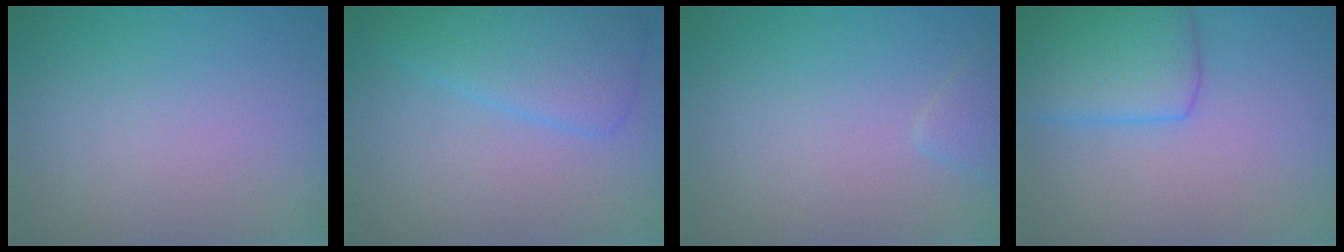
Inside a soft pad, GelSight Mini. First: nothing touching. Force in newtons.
{"total": 4.4, "press": 4.4, "slide": 0.1}
{"total": 1.1, "press": 1.1, "slide": 0.1}
{"total": 5.7, "press": 5.7, "slide": 0.2}